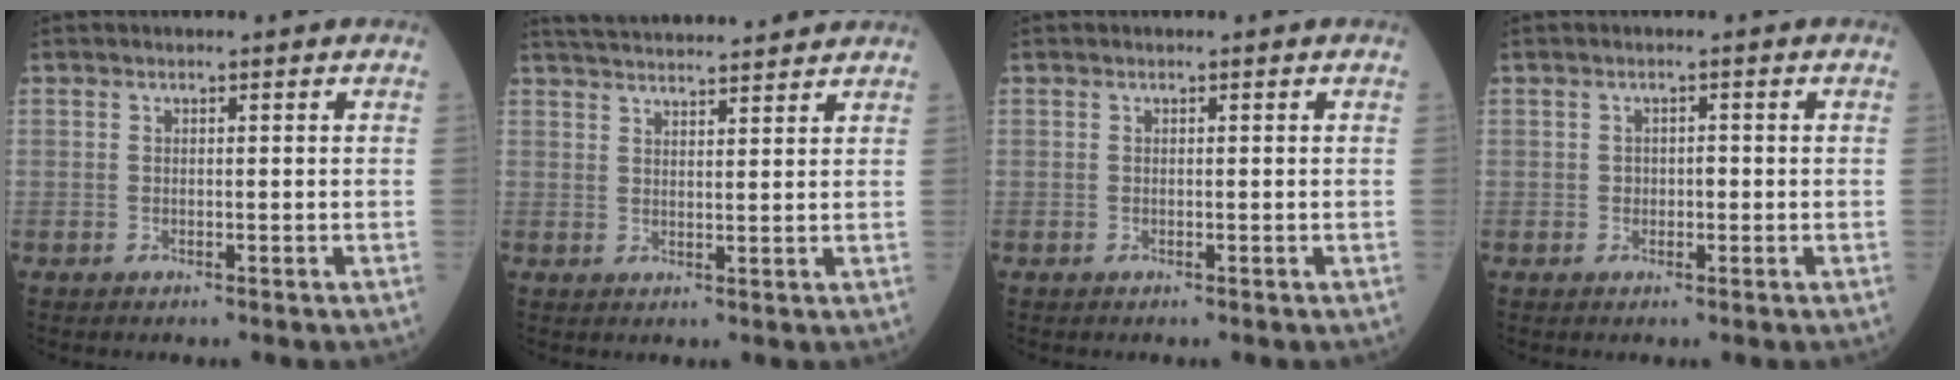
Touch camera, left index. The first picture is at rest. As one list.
[{"total": 13.0, "force": [12.2, 0.8, 4.3], "torque": [-0.078, 0.025, 0.177]}, {"total": 0.0}, {"total": 1.1, "force": [-0.2, 0.8, 0.8], "torque": [-0.011, 0.003, -0.002]}]